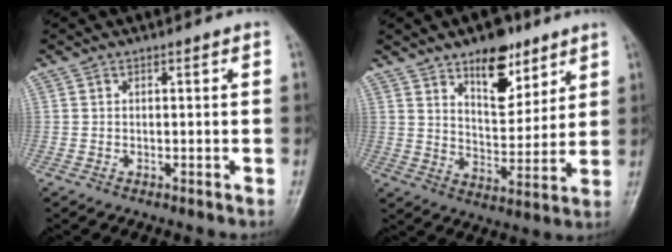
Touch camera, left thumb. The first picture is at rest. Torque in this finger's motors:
{"motor_torque": [-0.29, 0.06, -0.07, -0.11, 0.09]}